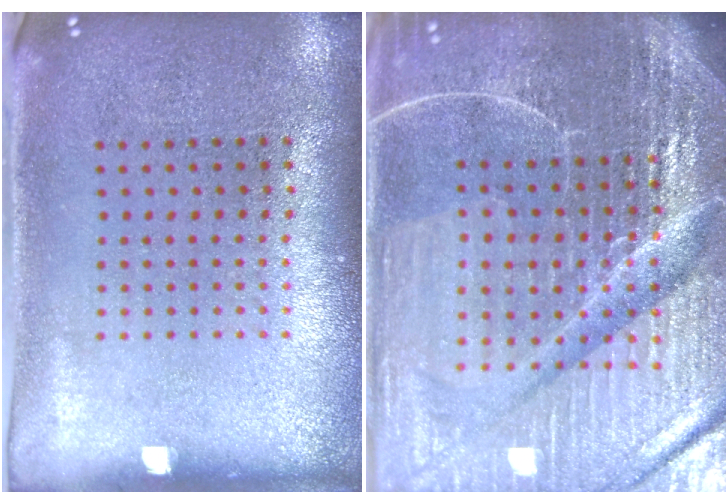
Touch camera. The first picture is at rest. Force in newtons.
{"total": 7.1, "press": 6.1, "slide": 3.5}